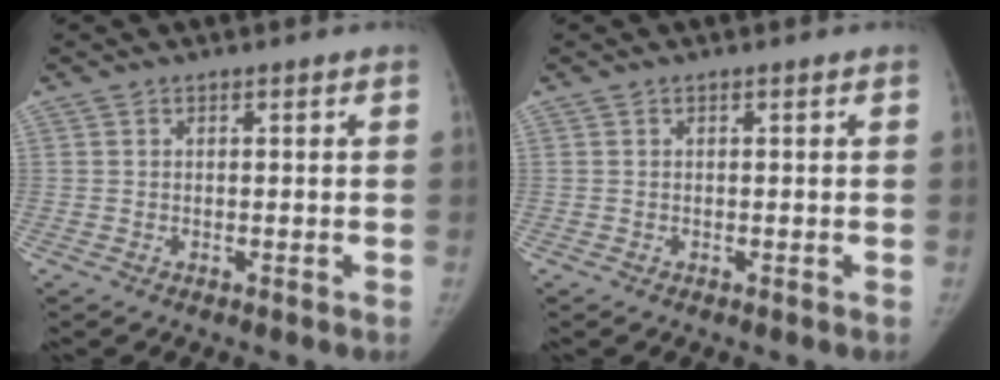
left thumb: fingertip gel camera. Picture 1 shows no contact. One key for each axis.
{"total": 0.0}